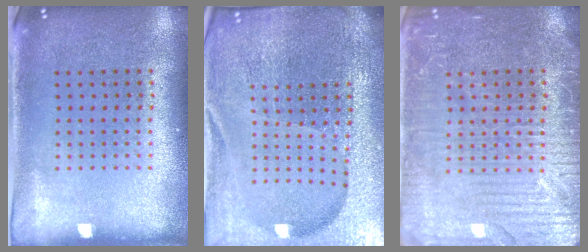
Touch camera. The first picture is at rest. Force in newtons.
{"total": 5.6, "press": 5.0, "slide": 2.4}
{"total": 3.8, "press": 3.8, "slide": 0.4}